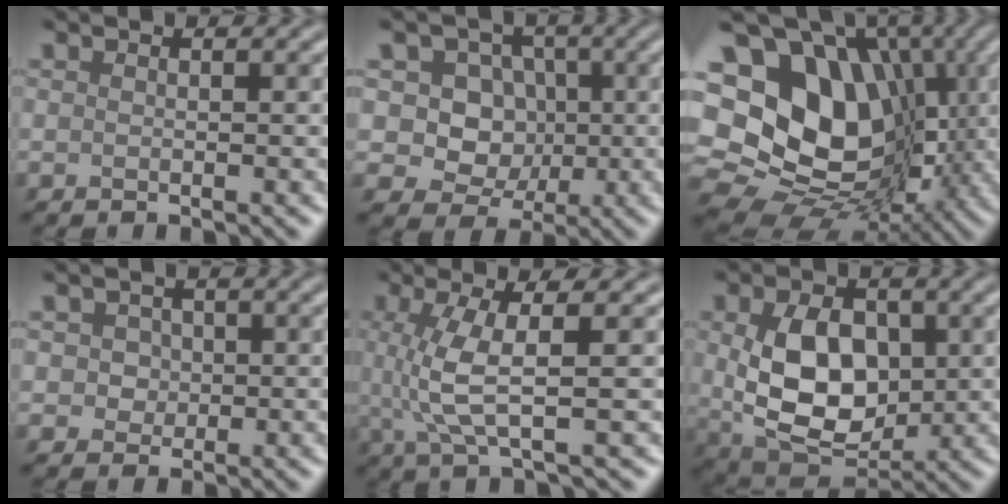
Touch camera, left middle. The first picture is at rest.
{"total": 7.2, "force": [1.6, 6.3, 3.1], "torque": [-0.036, 0.018, 0.012]}
{"total": 19.5, "force": [2.9, 14.9, 12.2], "torque": [-0.220, 0.023, 0.062]}
{"total": 2.4, "force": [0.7, 2.0, 1.0], "torque": [-0.009, 0.012, 0.006]}
{"total": 4.8, "force": [0.5, 1.1, 4.6], "torque": [-0.104, 0.002, 0.011]}
{"total": 9.2, "force": [0.5, 6.2, 6.7], "torque": [-0.141, -0.012, 0.018]}